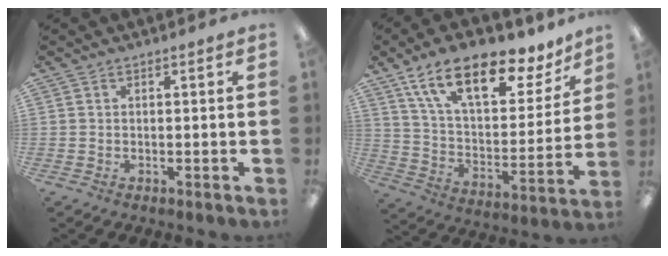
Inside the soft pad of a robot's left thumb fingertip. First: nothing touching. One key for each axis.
{"total": 20.3, "fx": 13.7, "fy": 8.3, "fz": 12.5, "tx": -0.209, "ty": -0.082, "tz": 0.235}